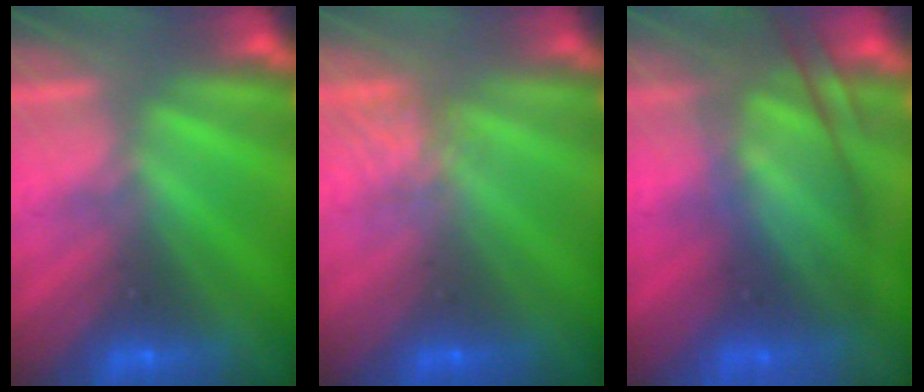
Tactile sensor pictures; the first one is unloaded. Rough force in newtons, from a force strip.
{"total": 1.7}
{"total": 7.3}